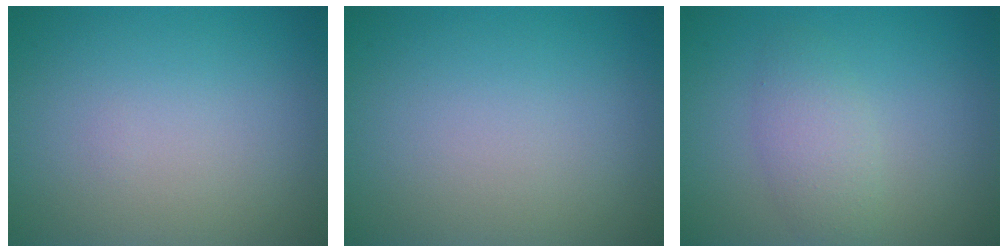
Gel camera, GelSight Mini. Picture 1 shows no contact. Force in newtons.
{"total": 0.0}
{"total": 2.5, "press": 2.5, "slide": 0.1}